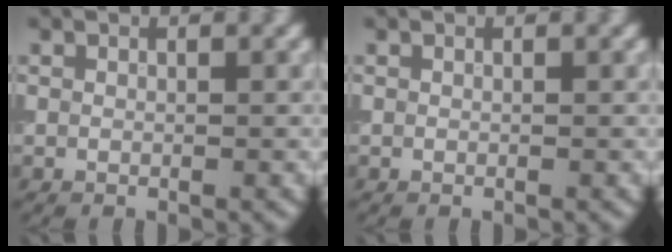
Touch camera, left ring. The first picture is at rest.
{"total": 0.0}